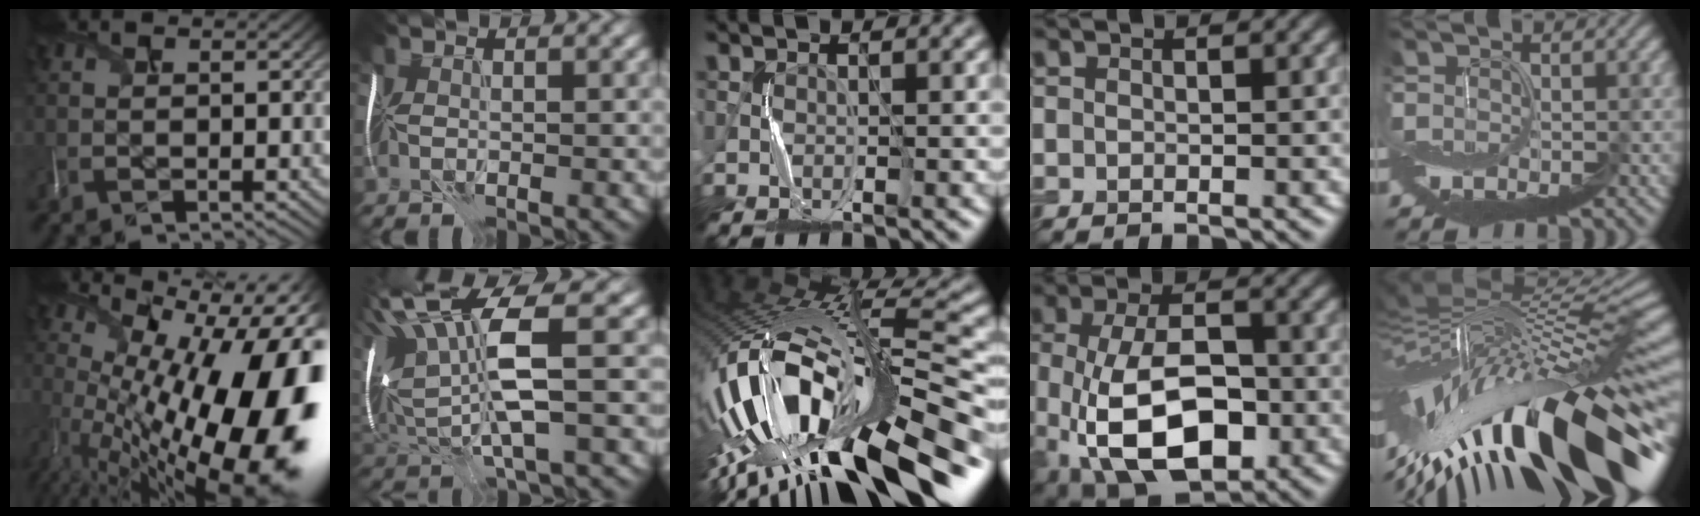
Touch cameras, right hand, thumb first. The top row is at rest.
{"thumb": {"total": 18.7, "force": [-1.4, 7.5, 17.1], "torque": [-0.235, -0.004, -0.005]}, "index": {"total": 11.6, "force": [3.5, 3.2, 10.6], "torque": [-0.241, 0.016, 0.078]}, "middle": {"total": 17.7, "force": [-6.7, 7.8, 14.4], "torque": [-0.287, -0.025, -0.094]}, "ring": {"total": 10.8, "force": [-3.2, 5.8, 8.5], "torque": [-0.167, -0.017, -0.058]}, "little": {"total": 17.2, "force": [-7.0, 6.4, 14.3], "torque": [-0.232, -0.008, -0.112]}}